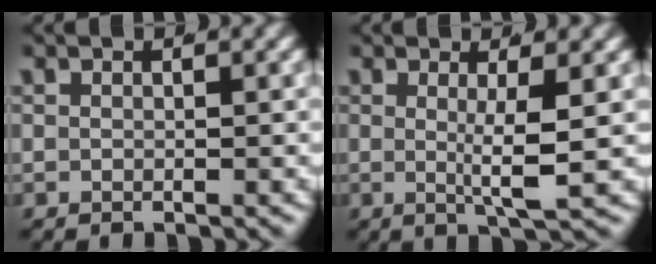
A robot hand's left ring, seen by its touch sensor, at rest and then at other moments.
{"total": 3.8, "force": [0.2, 0.0, 3.8], "torque": [-0.061, -0.014, 0.008]}